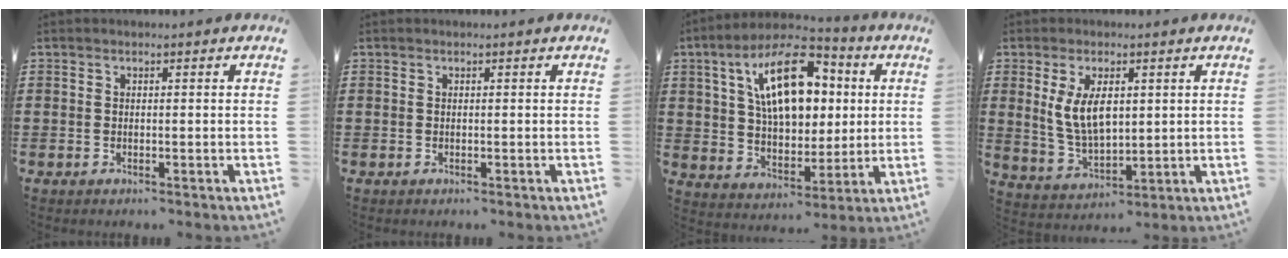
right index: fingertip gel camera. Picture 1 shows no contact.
{"total": 0.0}
{"total": 16.2, "force": [4.7, 8.8, 12.8], "torque": [-0.228, 0.015, 0.078]}
{"total": 7.5, "force": [1.7, 3.8, 6.2], "torque": [-0.135, 0.007, 0.028]}